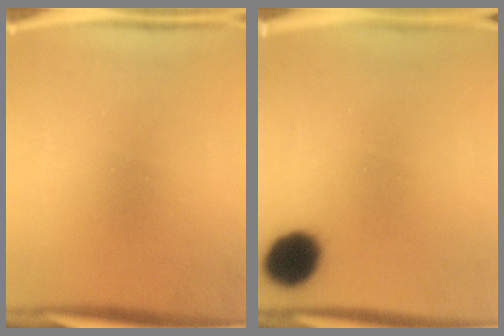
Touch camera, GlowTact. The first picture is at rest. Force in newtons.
{"total": 10.8}